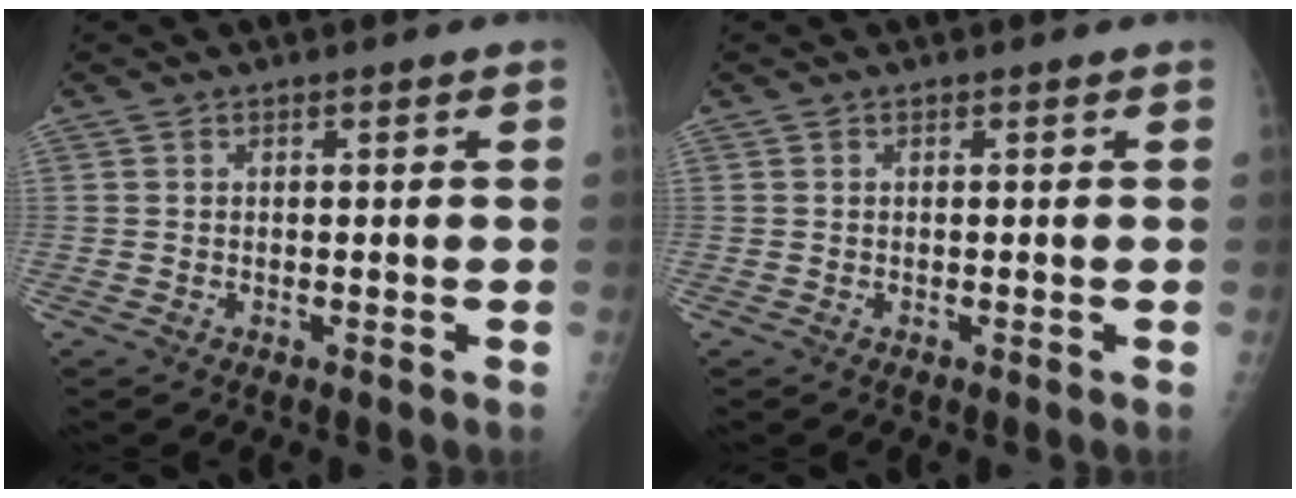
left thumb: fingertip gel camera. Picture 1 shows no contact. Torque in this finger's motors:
{"motor_torque": [0.00, 0.01, -0.02, -0.02, 0.00]}